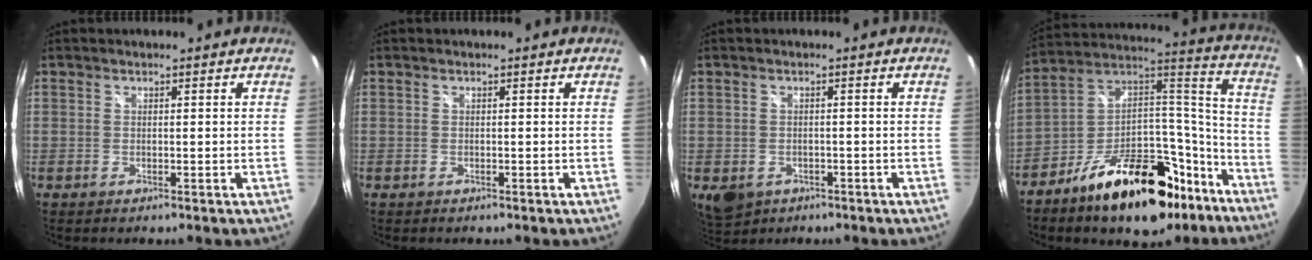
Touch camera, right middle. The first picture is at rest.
{"total": 0.0}
{"total": 5.6, "force": [-2.4, 4.2, 2.7], "torque": [-0.055, -0.015, -0.030]}
{"total": 24.4, "force": [-15.3, 11.4, 15.1], "torque": [-0.232, 0.052, -0.225]}